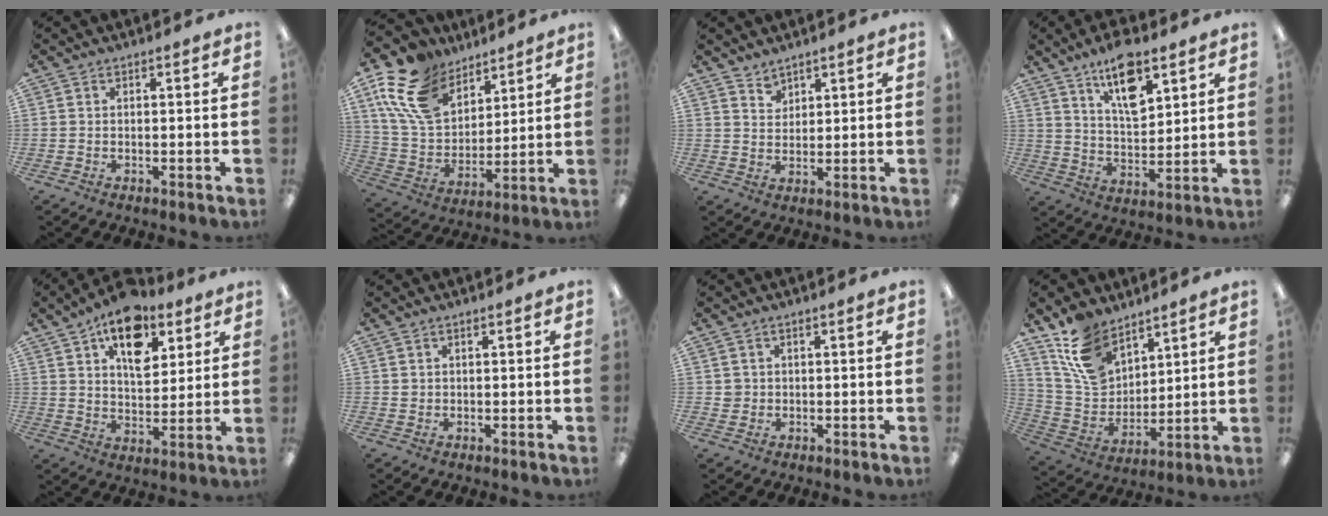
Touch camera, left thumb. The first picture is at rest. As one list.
[{"total": 18.0, "force": [11.2, 11.1, 8.7], "torque": [-0.208, -0.040, 0.212]}, {"total": 3.2, "force": [2.8, 1.6, 0.1], "torque": [0.001, -0.016, 0.053]}, {"total": 12.5, "force": [7.9, 5.6, 7.9], "torque": [-0.122, -0.033, 0.138]}, {"total": 15.3, "force": [8.9, 8.5, 9.0], "torque": [-0.124, -0.036, 0.155]}, {"total": 0.9, "force": [0.5, 0.7, 0.1], "torque": [-0.004, 0.003, 0.008]}, {"total": 1.8, "force": [0.5, 1.7, 0.2], "torque": [-0.006, 0.005, 0.008]}, {"total": 14.4, "force": [9.9, 8.7, 5.9], "torque": [-0.131, -0.044, 0.196]}]